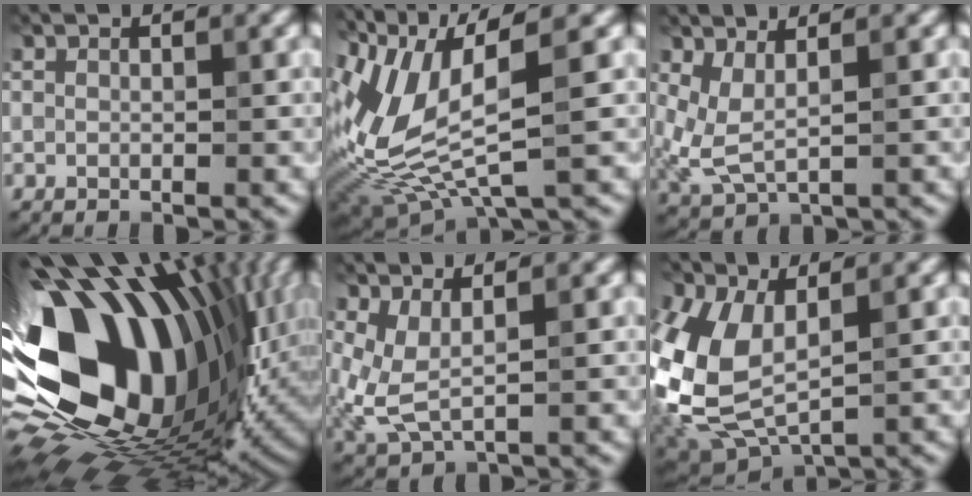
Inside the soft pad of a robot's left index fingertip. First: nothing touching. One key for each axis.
{"total": 7.9, "fx": 1.9, "fy": 2.7, "fz": 7.2, "tx": -0.165, "ty": -0.013, "tz": 0.041}
{"total": 2.9, "fx": 1.1, "fy": 1.2, "fz": 2.5, "tx": -0.064, "ty": -0.009, "tz": 0.025}
{"total": 19.6, "fx": 1.9, "fy": 13.1, "fz": 14.4, "tx": -0.286, "ty": -0.056, "tz": 0.054}
{"total": 3.3, "fx": 0.9, "fy": 1.5, "fz": 2.8, "tx": -0.074, "ty": -0.010, "tz": 0.021}
{"total": 8.5, "fx": 1.1, "fy": 4.9, "fz": 6.8, "tx": -0.172, "ty": -0.011, "tz": 0.021}